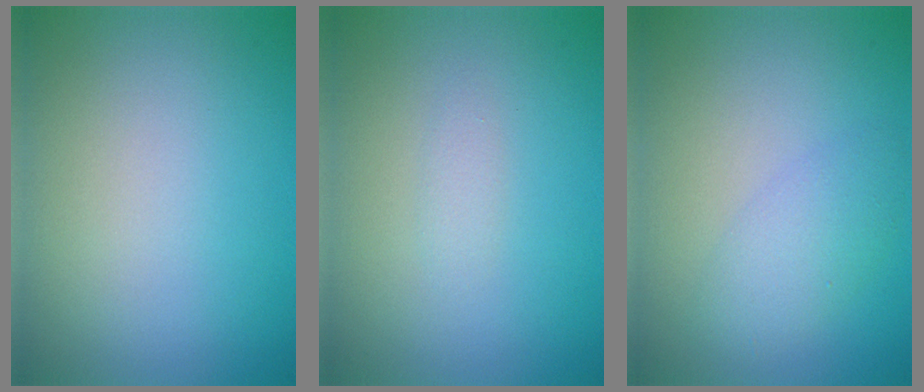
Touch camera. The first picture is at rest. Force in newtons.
{"total": 0.9, "press": 0.9, "slide": 0.0}
{"total": 2.8, "press": 2.8, "slide": 0.1}